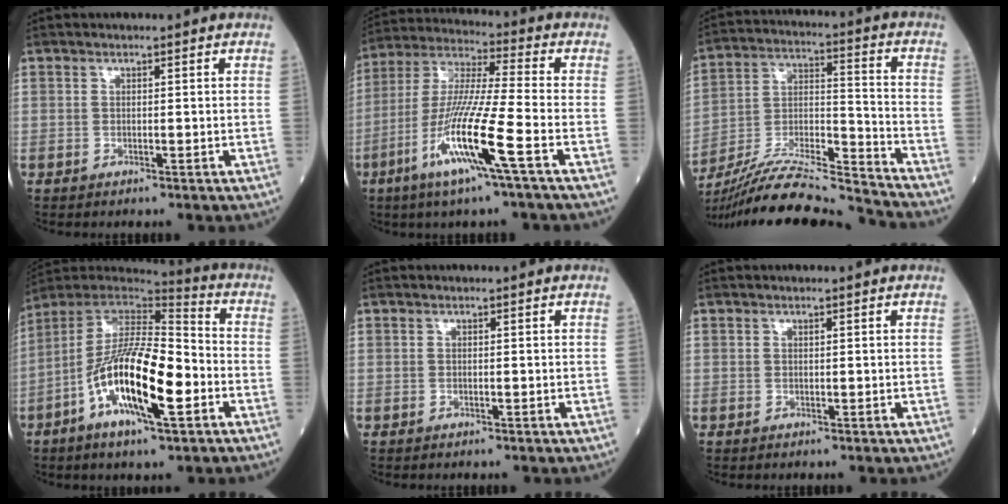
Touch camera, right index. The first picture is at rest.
{"total": 14.8, "force": [-6.1, -0.6, 13.5], "torque": [-0.276, -0.018, -0.121]}
{"total": 20.2, "force": [-19.0, -0.5, 6.8], "torque": [-0.151, -0.006, -0.327]}
{"total": 17.5, "force": [-5.6, 3.5, 16.2], "torque": [-0.307, -0.007, -0.102]}
{"total": 0.0}
{"total": 0.0}